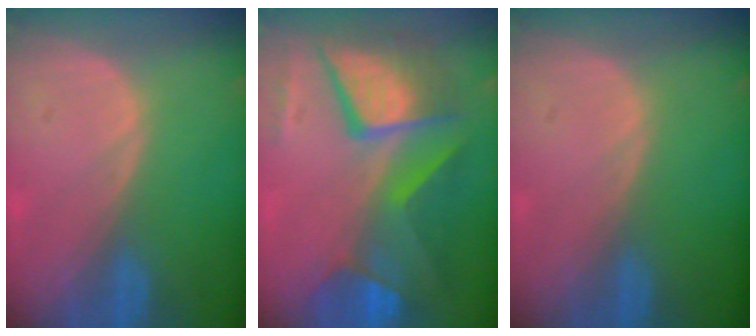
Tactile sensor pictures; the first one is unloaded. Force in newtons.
{"total": 11.8, "press": 11.7, "slide": 1.2}
{"total": 0.0}